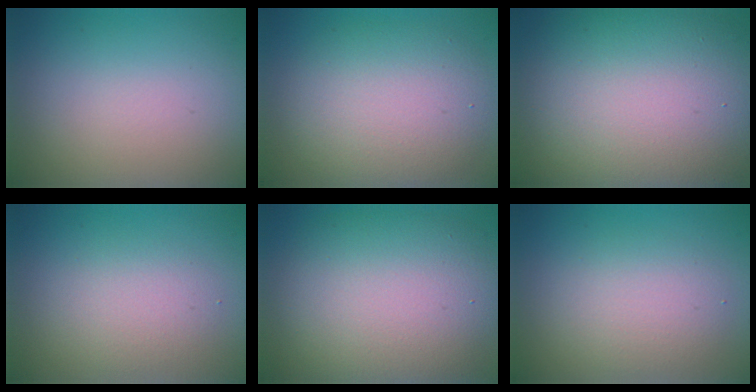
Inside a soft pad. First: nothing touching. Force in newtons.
{"total": 7.0, "press": 7.0, "slide": 0.4}
{"total": 15.9, "press": 15.9, "slide": 1.1}
{"total": 2.7, "press": 2.7, "slide": 0.2}
{"total": 10.7, "press": 10.7, "slide": 0.5}
{"total": 3.3, "press": 3.3, "slide": 0.3}